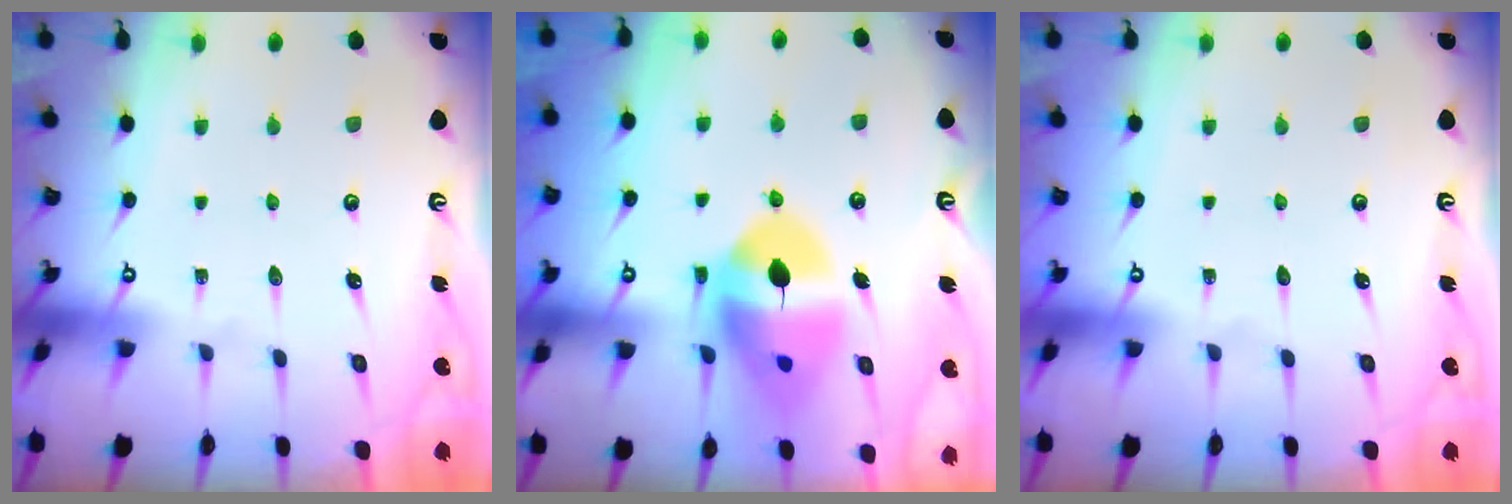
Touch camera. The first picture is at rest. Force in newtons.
{"total": 14.6, "press": 14.5, "slide": 2.0}
{"total": 0.0}